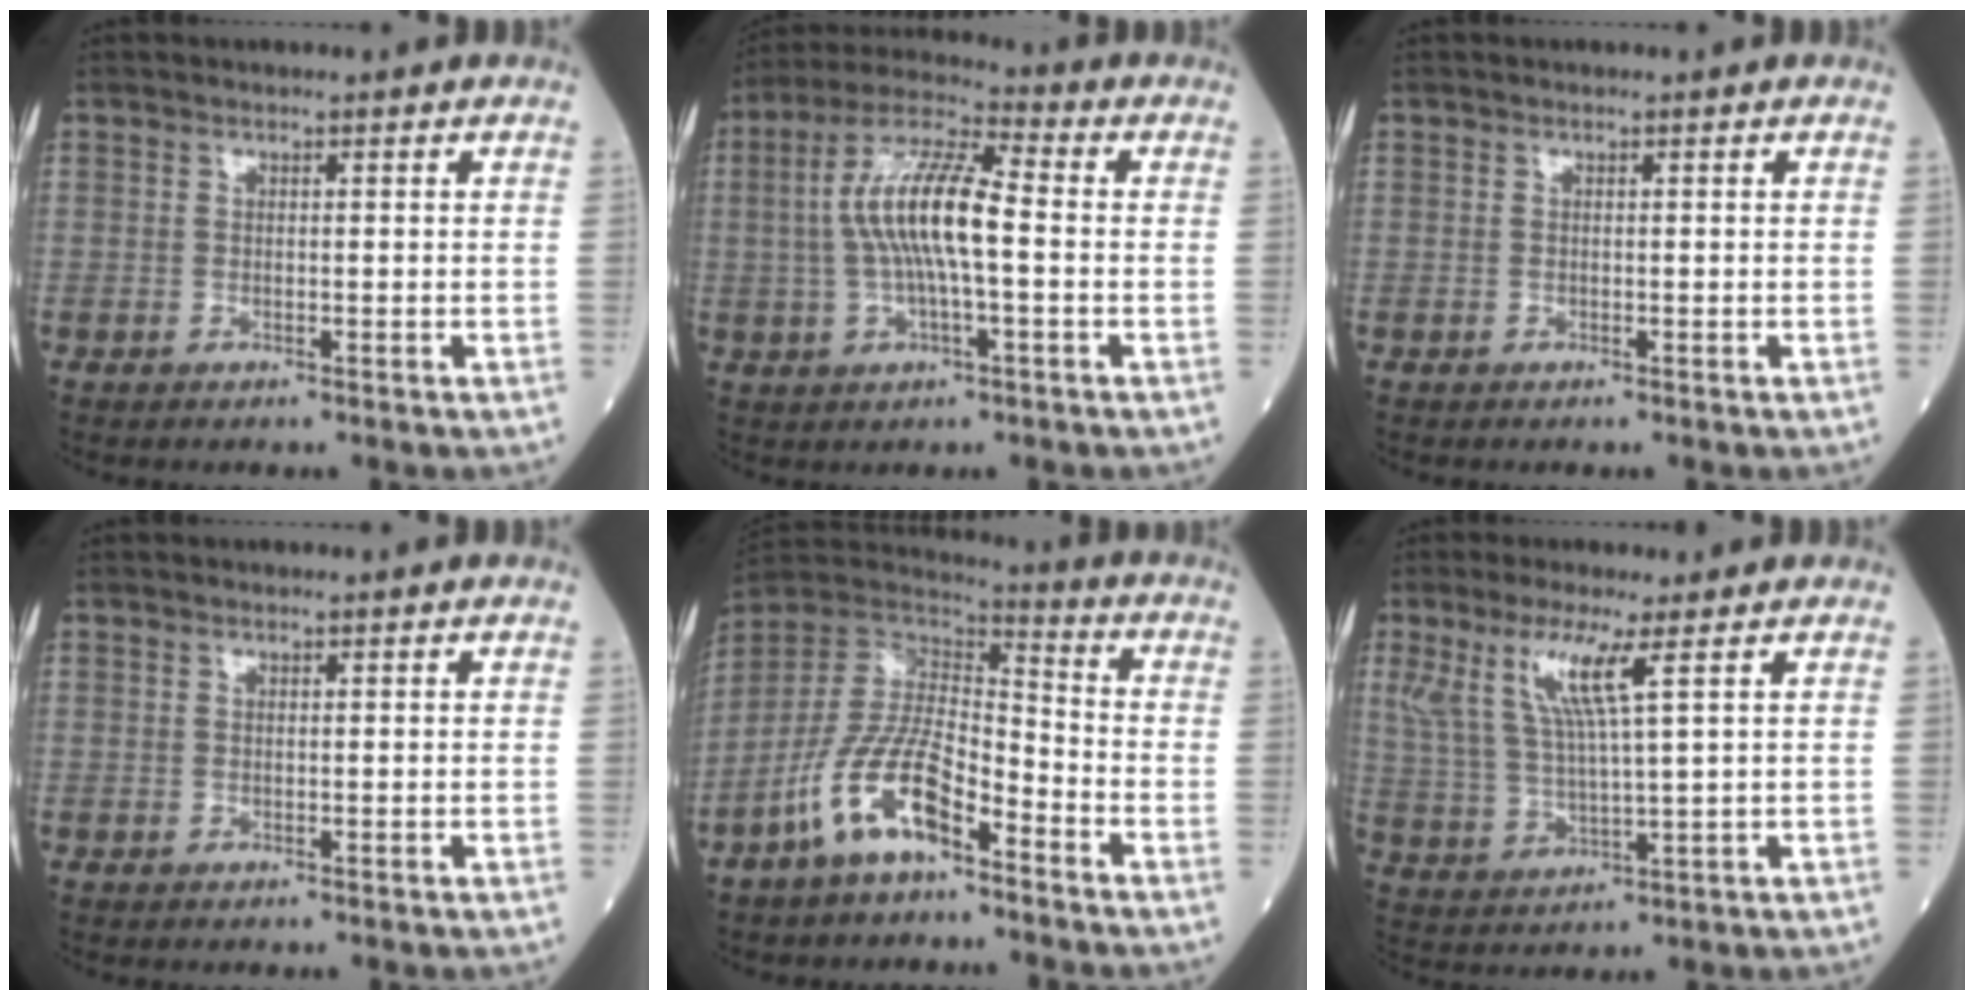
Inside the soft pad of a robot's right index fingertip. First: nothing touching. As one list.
[{"total": 11.5, "force": [-0.2, 2.3, 11.3], "torque": [-0.224, 0.018, -0.008]}, {"total": 0.0}, {"total": 0.0}, {"total": 12.4, "force": [-7.2, 4.1, 9.3], "torque": [-0.198, 0.006, -0.140]}, {"total": 7.9, "force": [3.7, 0.0, 7.0], "torque": [-0.154, 0.003, 0.079]}]